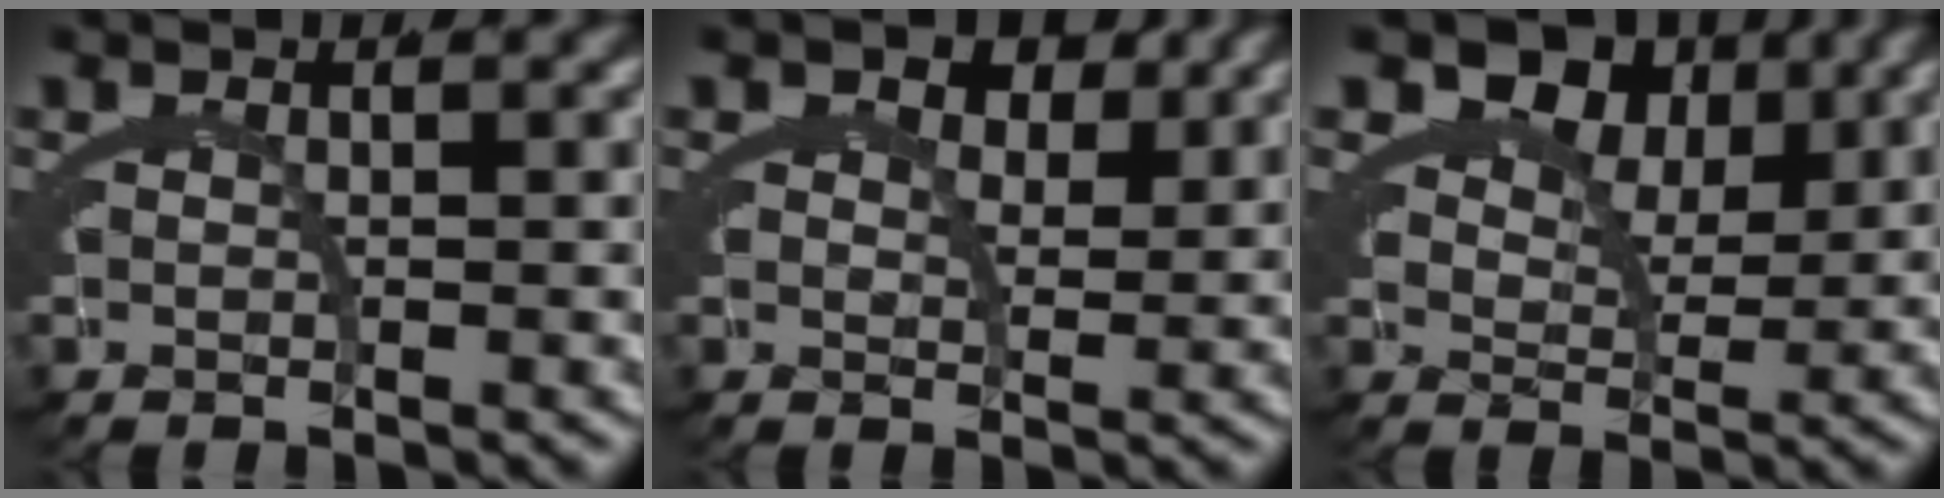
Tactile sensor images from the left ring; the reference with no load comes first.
{"total": 3.4, "force": [1.4, 2.7, 1.5], "torque": [-0.021, -0.017, 0.022]}
{"total": 8.2, "force": [3.9, 6.1, 3.8], "torque": [-0.063, -0.002, 0.057]}